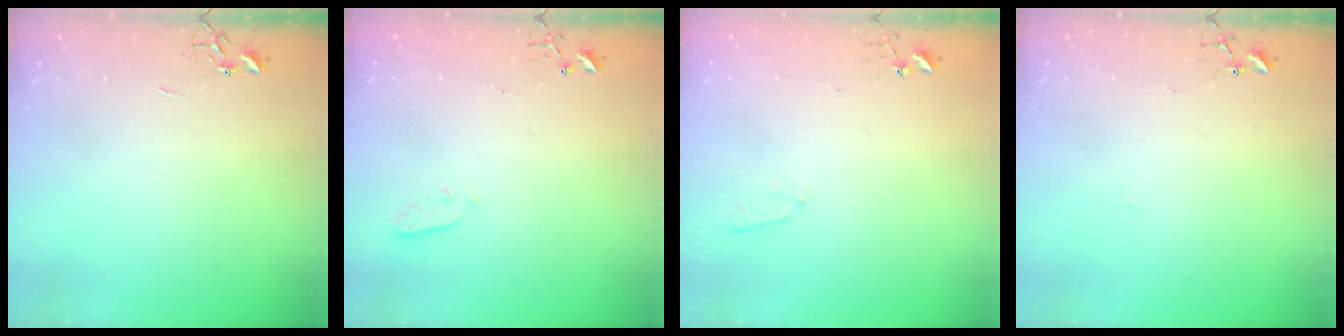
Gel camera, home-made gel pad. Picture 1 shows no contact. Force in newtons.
{"total": 2.5, "press": 2.5, "slide": 0.4}
{"total": 5.0, "press": 5.0, "slide": 0.7}
{"total": 6.1, "press": 6.0, "slide": 0.6}